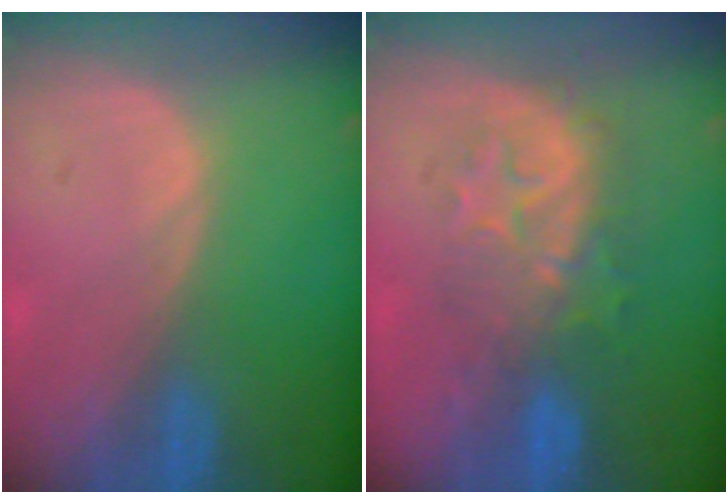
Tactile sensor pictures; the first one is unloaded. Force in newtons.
{"total": 8.2, "press": 8.2, "slide": 0.9}